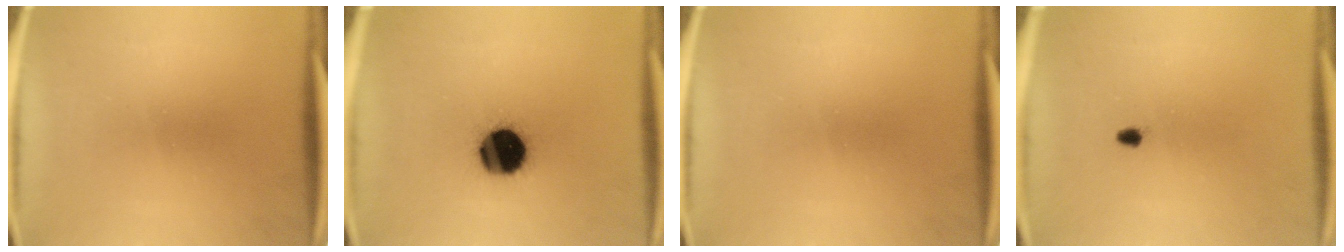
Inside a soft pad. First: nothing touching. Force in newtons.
{"total": 16.2}
{"total": 0.0}
{"total": 0.9}